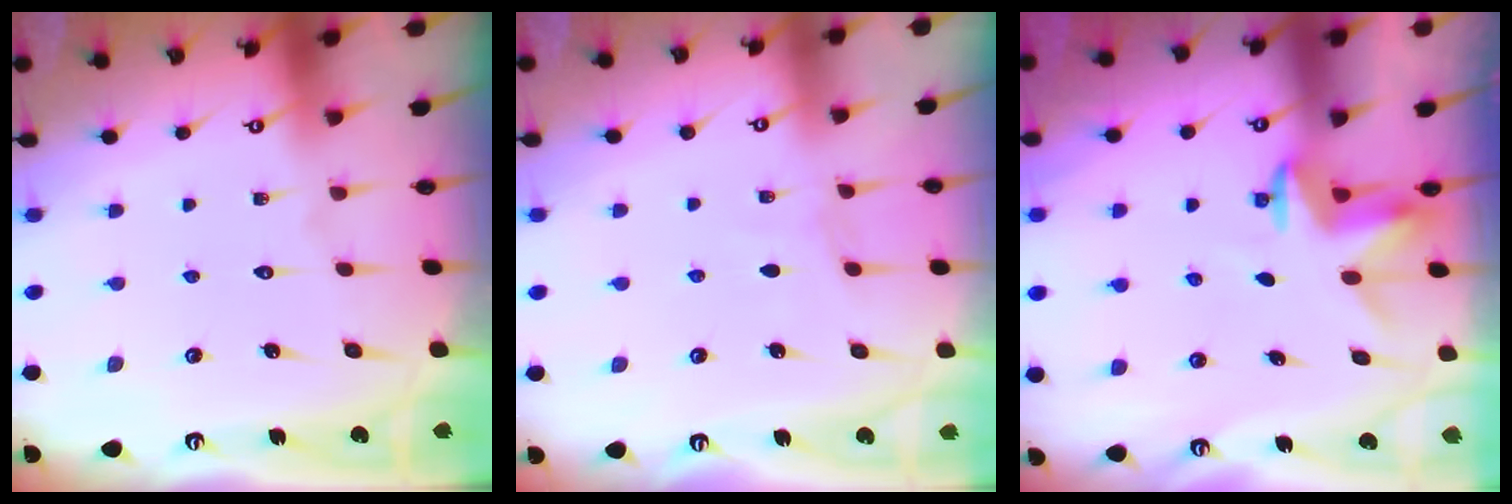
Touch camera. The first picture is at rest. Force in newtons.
{"total": 2.6, "press": 2.6, "slide": 0.3}
{"total": 3.3, "press": 3.3, "slide": 0.2}